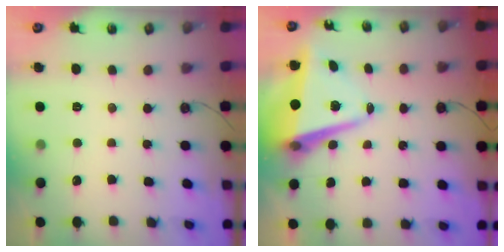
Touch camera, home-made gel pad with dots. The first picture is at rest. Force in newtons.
{"total": 10.8, "press": 10.7, "slide": 1.6}